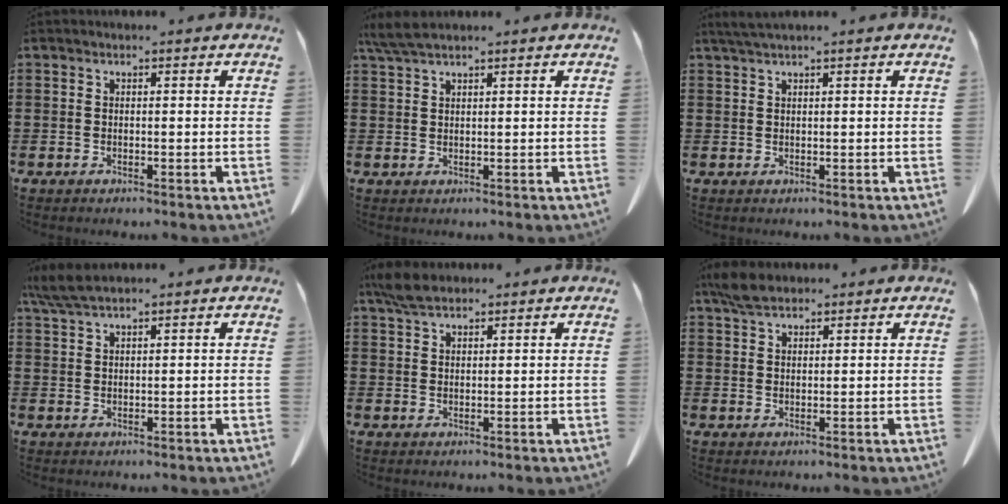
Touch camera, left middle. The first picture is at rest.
{"total": 3.5, "force": [2.6, 0.3, 2.2], "torque": [-0.050, 0.001, 0.050]}
{"total": 1.7, "force": [1.3, -0.1, 1.0], "torque": [-0.022, -0.001, 0.025]}
{"total": 4.1, "force": [3.2, 0.5, 2.6], "torque": [-0.058, 0.000, 0.060]}
{"total": 4.1, "force": [3.1, 1.4, 2.2], "torque": [-0.051, 0.003, 0.059]}
{"total": 4.0, "force": [3.2, 1.5, 2.1], "torque": [-0.048, 0.004, 0.060]}